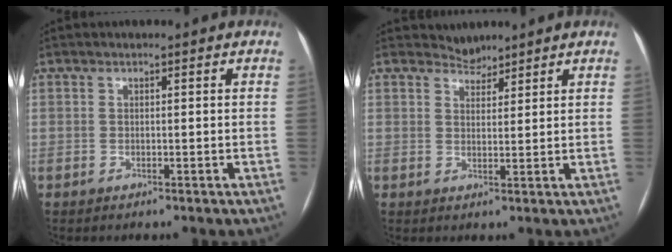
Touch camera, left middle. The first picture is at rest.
{"total": 2.2, "force": [2.1, 0.6, -0.4], "torque": [0.005, -0.001, 0.036]}